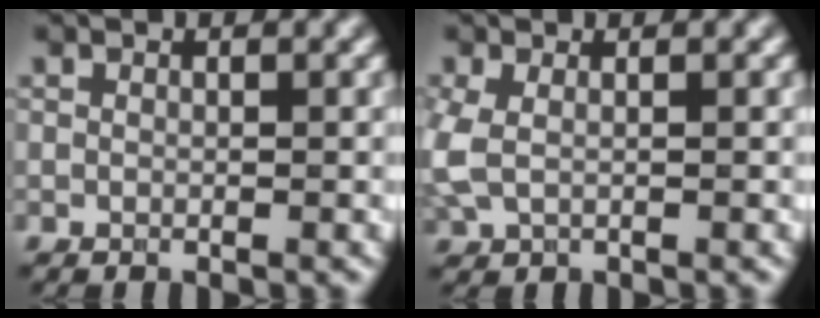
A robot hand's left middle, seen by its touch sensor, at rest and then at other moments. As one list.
[{"total": 2.0, "force": [0.0, 1.1, 1.7], "torque": [-0.051, 0.000, -0.002]}]